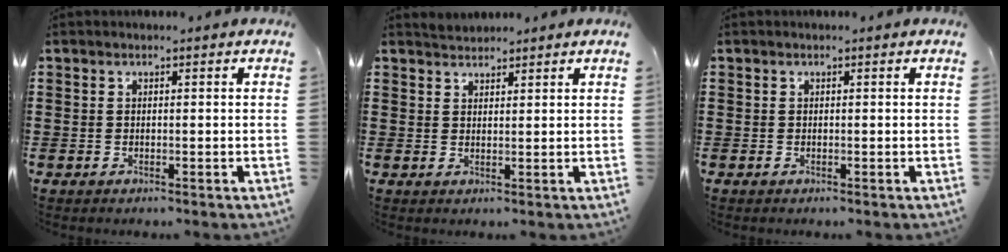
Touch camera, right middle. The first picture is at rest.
{"total": 1.9, "force": [1.8, 0.4, -0.1], "torque": [-0.004, 0.006, 0.037]}
{"total": 0.0}